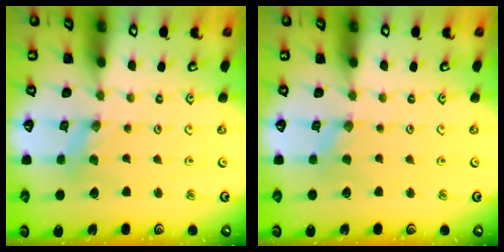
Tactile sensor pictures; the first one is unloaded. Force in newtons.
{"total": 0.0}